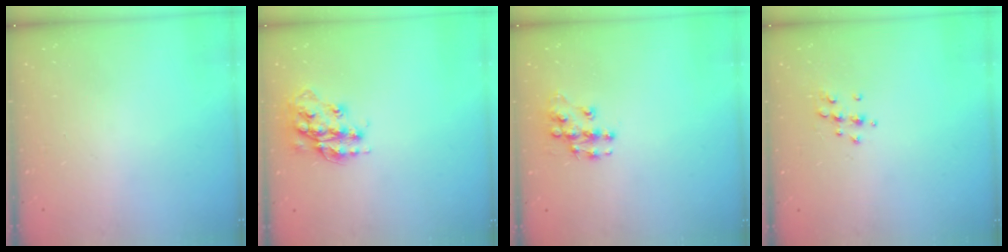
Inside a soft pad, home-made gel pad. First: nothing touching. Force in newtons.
{"total": 14.6, "press": 14.5, "slide": 0.7}
{"total": 9.7, "press": 9.7, "slide": 0.7}
{"total": 6.3, "press": 6.2, "slide": 0.9}